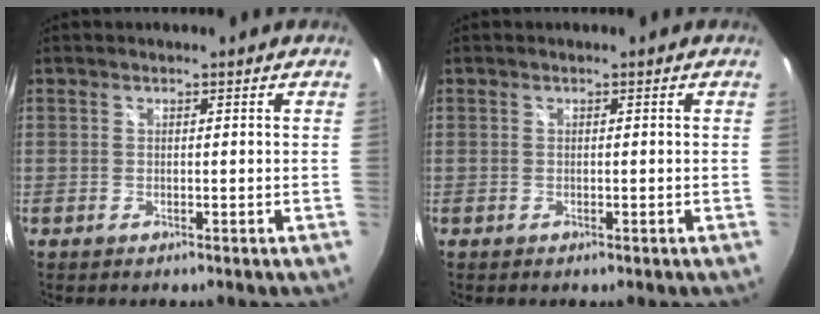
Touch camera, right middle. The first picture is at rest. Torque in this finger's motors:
{"motor_torque": [-0.28, 0.00, -0.02, 0.00]}